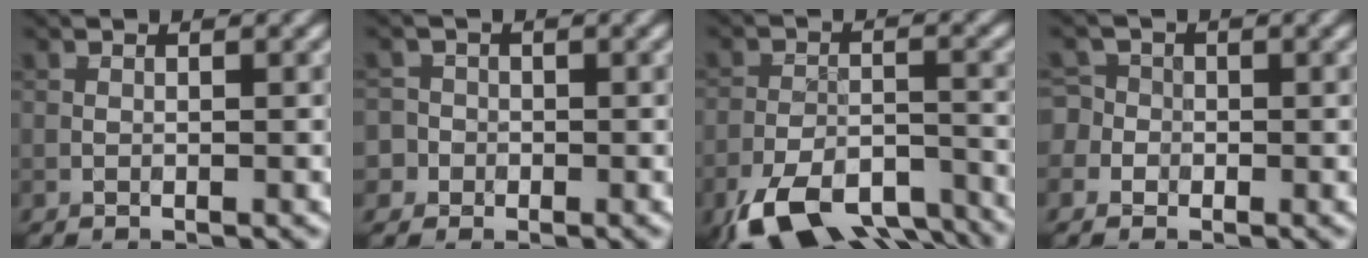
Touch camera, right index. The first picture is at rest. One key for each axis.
{"total": 3.3, "fx": -1.0, "fy": 3.1, "fz": 0.6, "tx": 0.012, "ty": 0.013, "tz": -0.041}
{"total": 11.8, "fx": -9.2, "fy": 4.7, "fz": 5.6, "tx": -0.102, "ty": -0.028, "tz": -0.134}
{"total": 4.1, "fx": -0.8, "fy": 3.9, "fz": 1.2, "tx": -0.005, "ty": 0.020, "tz": -0.053}